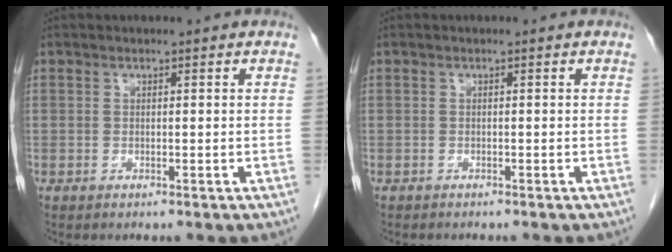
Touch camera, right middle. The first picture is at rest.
{"total": 0.9, "force": [-0.8, 0.3, 0.3], "torque": [-0.010, -0.001, -0.010]}